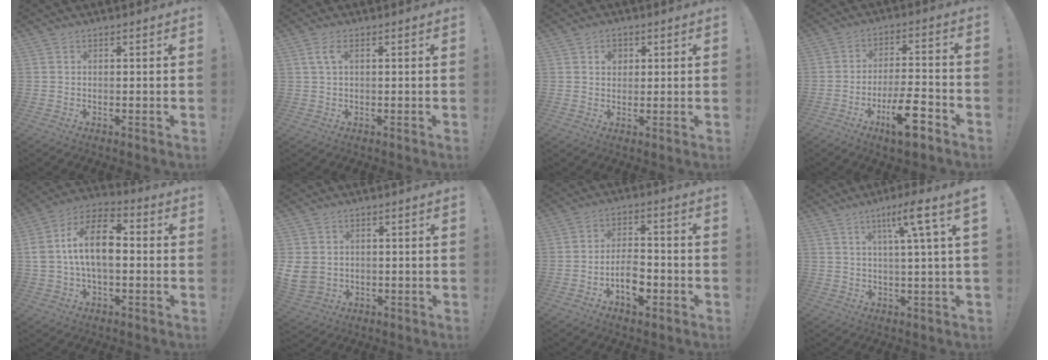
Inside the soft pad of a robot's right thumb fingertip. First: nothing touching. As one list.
[{"total": 3.3, "force": [1.2, 0.9, 2.9], "torque": [-0.055, 0.001, 0.020]}, {"total": 2.8, "force": [1.1, 2.4, 1.1], "torque": [-0.002, -0.003, 0.015]}, {"total": 12.6, "force": [-7.0, 3.8, 9.8], "torque": [-0.150, 0.037, -0.114]}, {"total": 16.1, "force": [0.9, 9.3, 13.0], "torque": [-0.240, 0.014, 0.014]}, {"total": 5.9, "force": [0.8, 5.1, 2.8], "torque": [-0.060, -0.008, 0.020]}, {"total": 8.2, "force": [-3.7, 4.6, 5.8], "torque": [-0.084, 0.008, -0.062]}, {"total": 9.2, "force": [3.4, -0.7, 8.5], "torque": [-0.141, -0.007, 0.042]}]